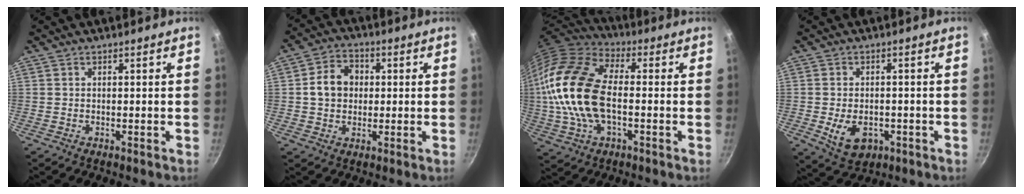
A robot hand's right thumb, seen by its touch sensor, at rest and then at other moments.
{"total": 8.0, "force": [0.7, 6.6, 4.4], "torque": [-0.049, 0.016, 0.001]}
{"total": 19.9, "force": [-0.9, 11.5, 16.2], "torque": [-0.320, 0.031, -0.026]}
{"total": 7.4, "force": [-2.1, 5.1, 5.0], "torque": [-0.074, 0.004, -0.020]}